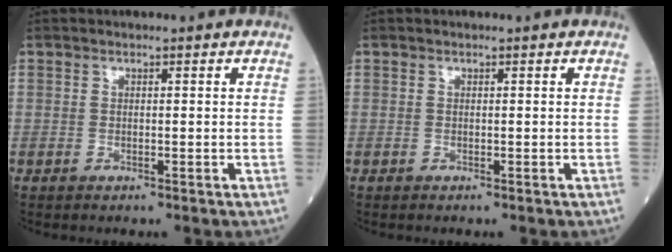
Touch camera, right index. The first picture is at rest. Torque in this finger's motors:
{"motor_torque": [0.02, 0.01, 0.01, 0.00]}